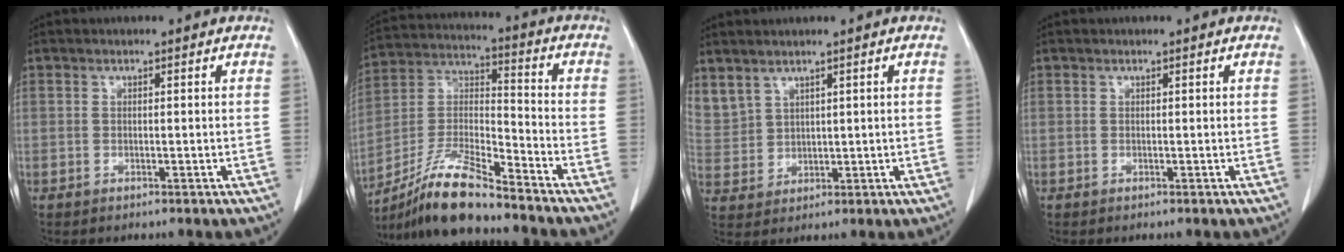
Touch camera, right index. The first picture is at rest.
{"total": 13.1, "force": [-11.0, 0.8, 7.0], "torque": [-0.141, -0.003, -0.203]}
{"total": 9.3, "force": [5.9, 6.1, 3.7], "torque": [-0.114, 0.015, 0.143]}
{"total": 0.0}